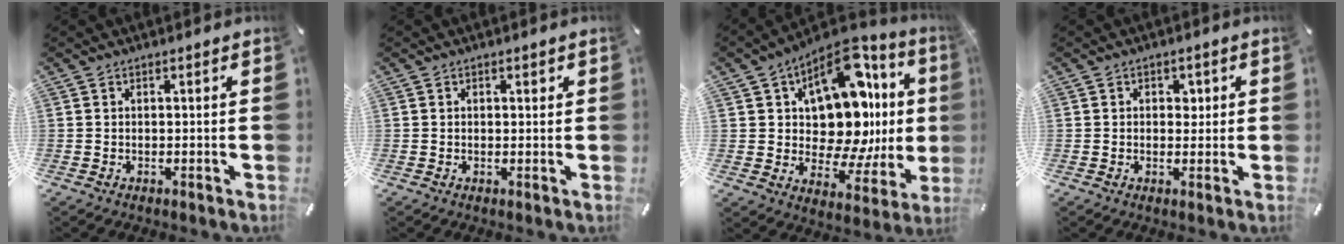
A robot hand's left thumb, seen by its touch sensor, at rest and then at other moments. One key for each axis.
{"total": 0.8, "fx": 0.2, "fy": 0.6, "fz": 0.4, "tx": 0.000, "ty": 0.000, "tz": 0.002}
{"total": 18.0, "fx": 4.9, "fy": 10.7, "fz": 13.7, "tx": -0.194, "ty": -0.069, "tz": 0.076}
{"total": 2.5, "fx": 0.4, "fy": 2.0, "fz": 1.5, "tx": -0.008, "ty": -0.002, "tz": -0.003}